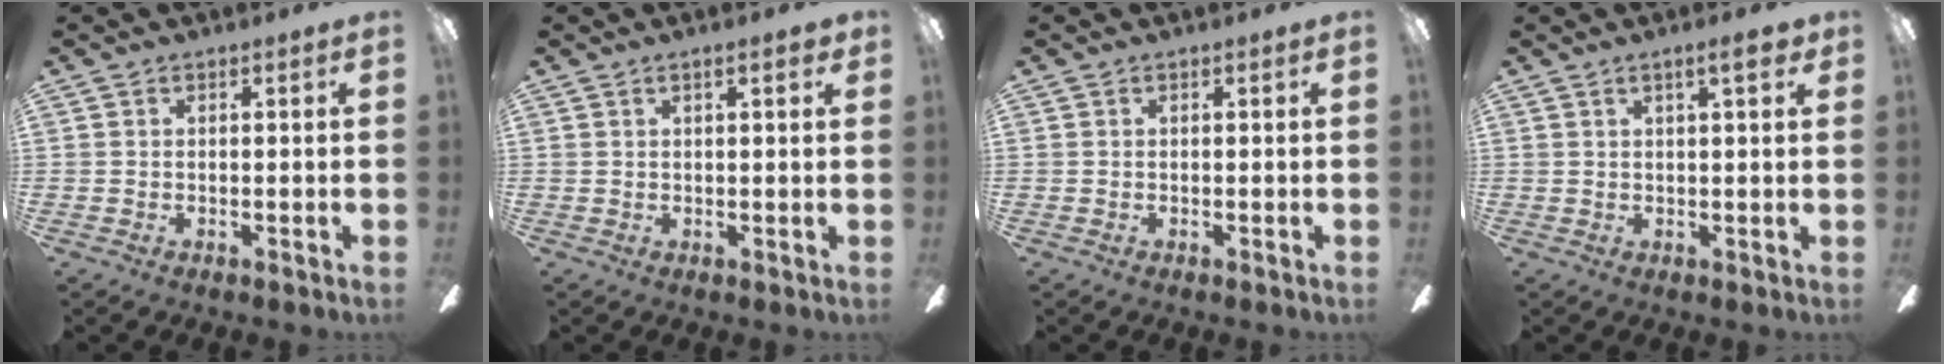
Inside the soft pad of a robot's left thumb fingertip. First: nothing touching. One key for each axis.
{"total": 2.6, "fx": 1.4, "fy": 0.4, "fz": 2.1, "tx": -0.037, "ty": 0.001, "tz": 0.022}
{"total": 0.0}
{"total": 4.5, "fx": 2.6, "fy": 1.0, "fz": 3.5, "tx": -0.041, "ty": -0.009, "tz": 0.036}